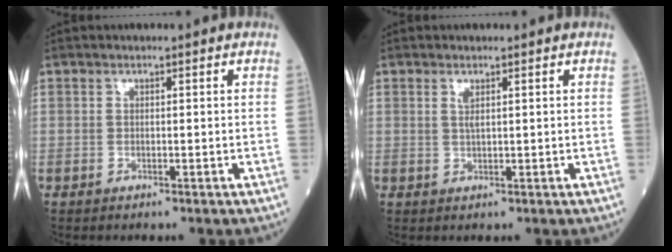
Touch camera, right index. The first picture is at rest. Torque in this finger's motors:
{"motor_torque": [-0.03, -0.03, 0.00, 0.03]}